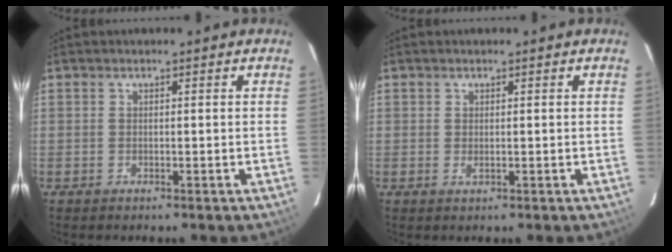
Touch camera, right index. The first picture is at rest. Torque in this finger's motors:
{"motor_torque": [0.52, 0.52, 0.09, 0.01]}